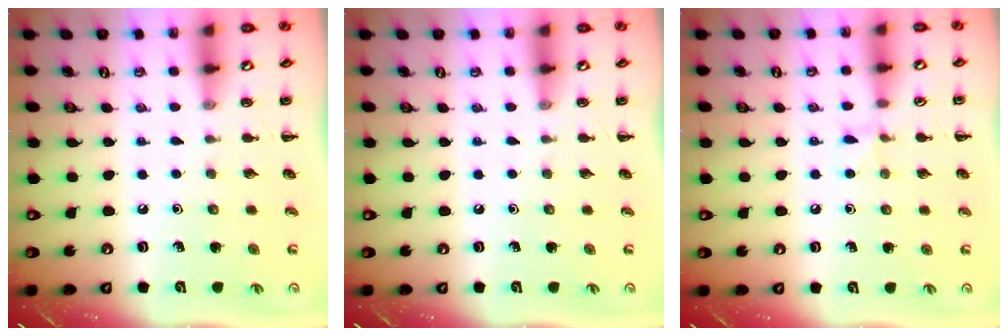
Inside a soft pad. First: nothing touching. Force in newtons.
{"total": 0.0}
{"total": 4.3, "press": 4.0, "slide": 1.6}